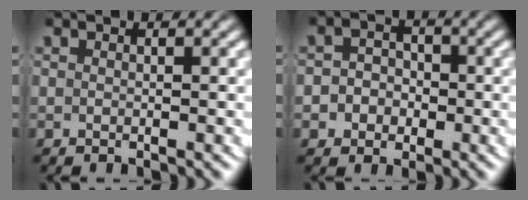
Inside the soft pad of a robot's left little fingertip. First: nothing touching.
{"total": 4.4, "force": [-1.3, 3.9, 1.3], "torque": [-0.026, -0.008, -0.028]}